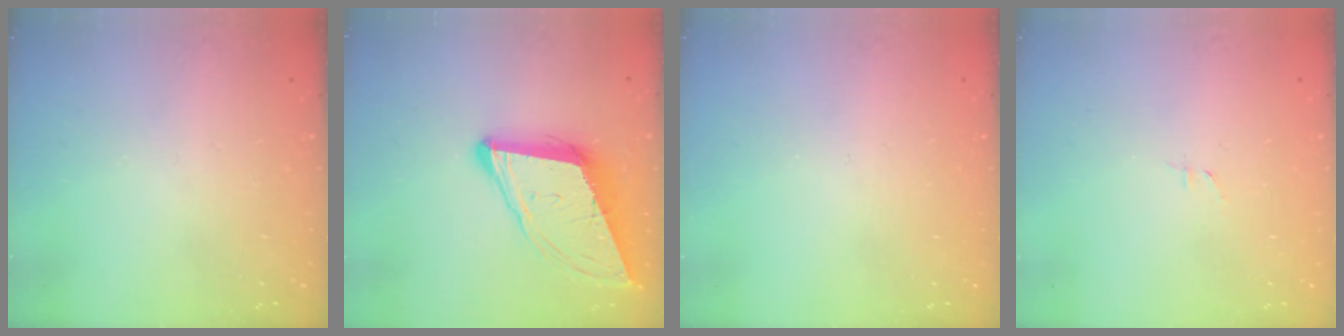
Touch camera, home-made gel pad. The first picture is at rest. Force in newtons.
{"total": 12.6, "press": 12.0, "slide": 3.9}
{"total": 0.0}
{"total": 4.5, "press": 3.7, "slide": 2.5}